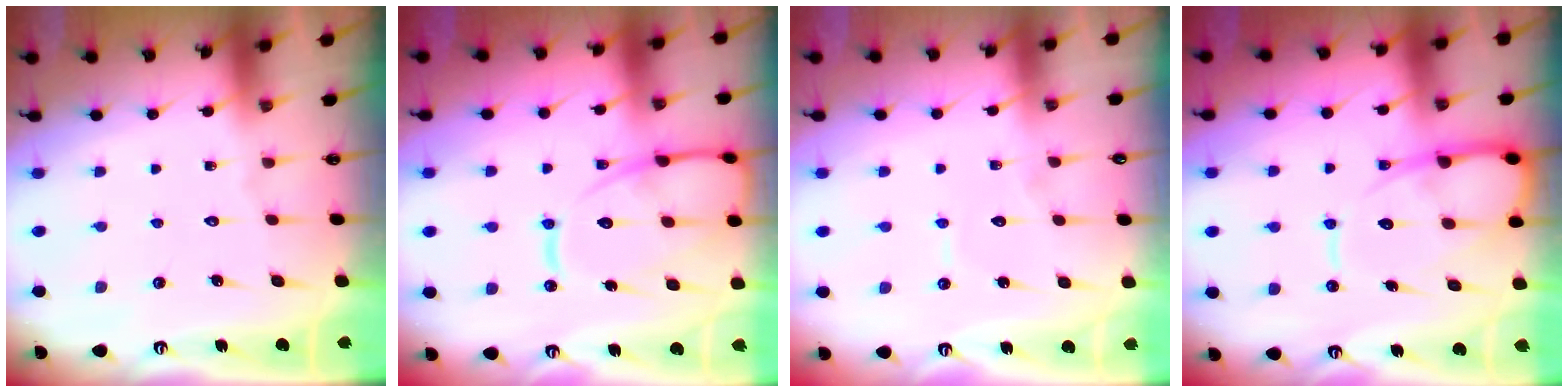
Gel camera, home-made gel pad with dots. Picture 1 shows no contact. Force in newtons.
{"total": 15.3, "press": 15.2, "slide": 1.6}
{"total": 4.5, "press": 4.5, "slide": 0.2}
{"total": 11.8, "press": 11.7, "slide": 1.3}